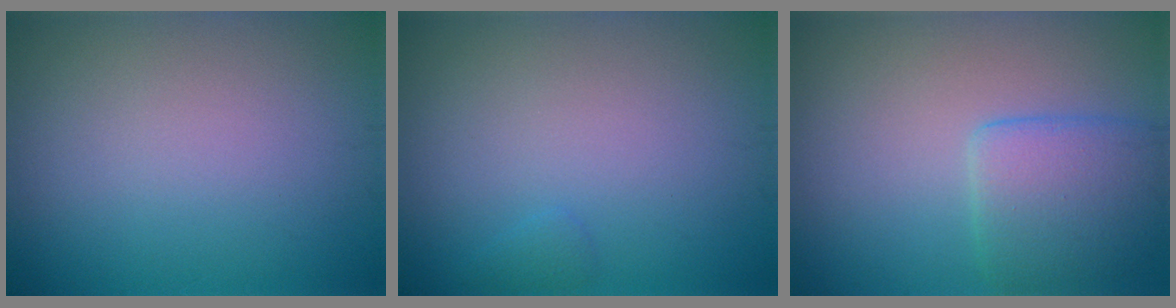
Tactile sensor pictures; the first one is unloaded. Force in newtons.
{"total": 0.6, "press": 0.6, "slide": 0.0}
{"total": 4.1, "press": 4.1, "slide": 0.0}